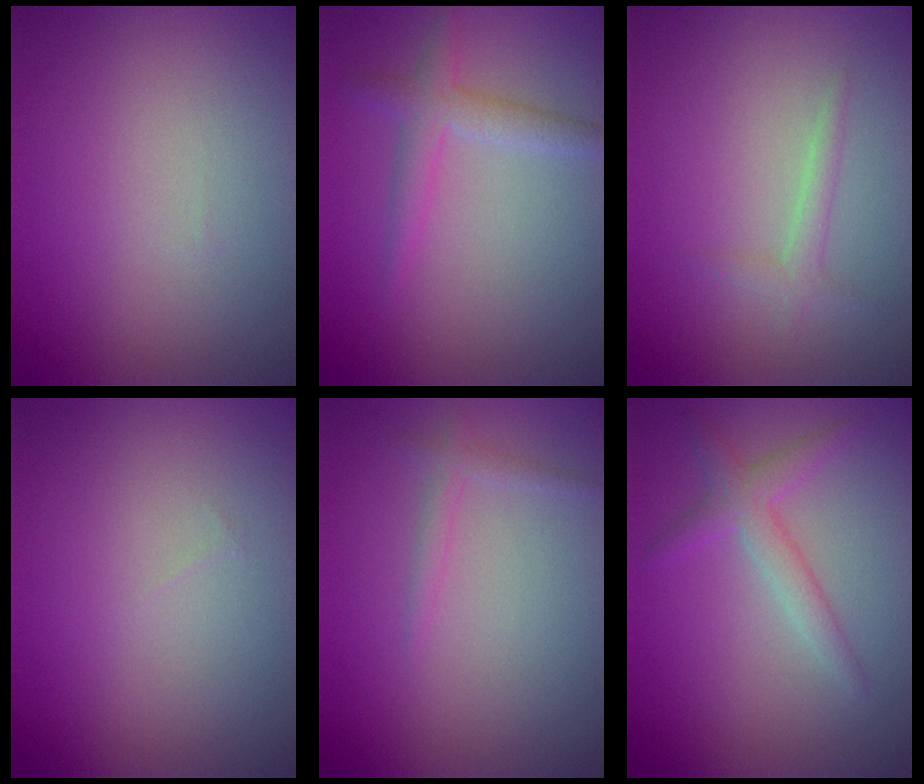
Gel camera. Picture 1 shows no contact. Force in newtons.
{"total": 1.8, "press": 1.8, "slide": 0.1}
{"total": 1.4, "press": 1.4, "slide": 0.1}
{"total": 0.0}
{"total": 1.1, "press": 1.1, "slide": 0.1}
{"total": 2.4, "press": 2.4, "slide": 0.0}